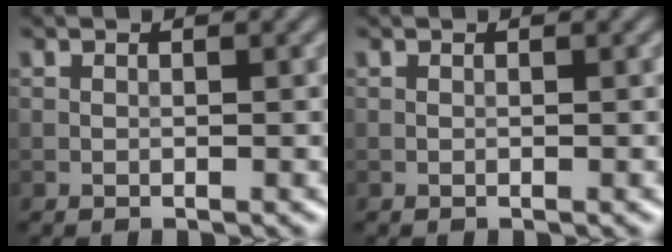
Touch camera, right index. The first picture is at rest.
{"total": 0.0}